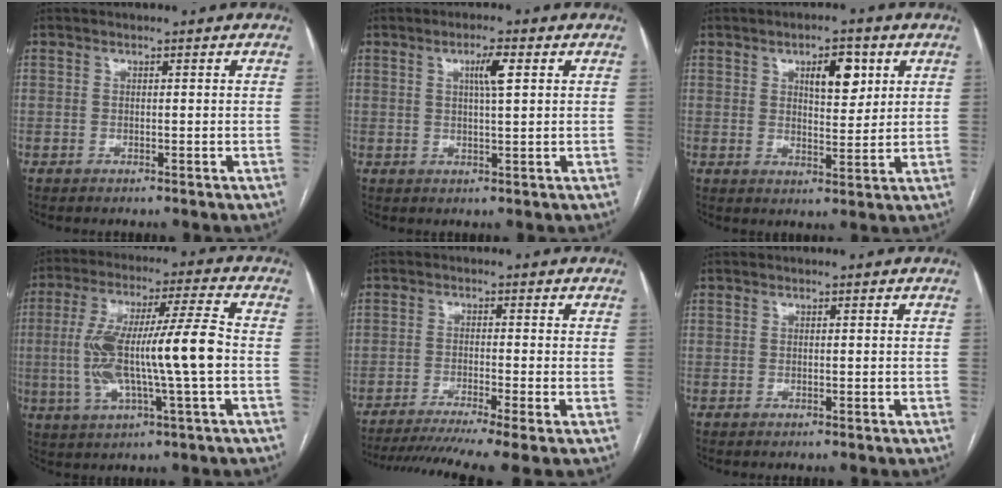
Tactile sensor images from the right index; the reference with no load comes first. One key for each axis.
{"total": 3.6, "fx": 1.3, "fy": 0.1, "fz": 3.4, "tx": -0.058, "ty": 0.001, "tz": 0.021}
{"total": 7.1, "fx": 3.2, "fy": 3.2, "fz": 5.5, "tx": -0.079, "ty": 0.003, "tz": 0.050}
{"total": 15.2, "fx": -1.3, "fy": 1.0, "fz": 15.1, "tx": -0.290, "ty": 0.017, "tz": -0.023}
{"total": 11.3, "fx": -8.5, "fy": -0.7, "fz": 7.4, "tx": -0.115, "ty": -0.020, "tz": -0.133}
{"total": 0.0}